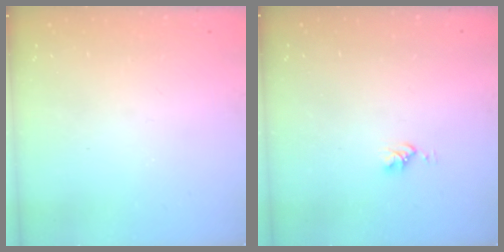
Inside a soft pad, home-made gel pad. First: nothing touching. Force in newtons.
{"total": 3.0, "press": 3.0, "slide": 0.4}